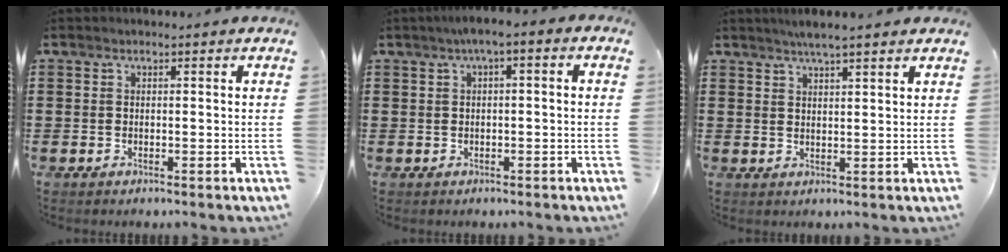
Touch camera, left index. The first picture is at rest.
{"total": 2.2, "force": [-0.8, 0.6, 2.0], "torque": [-0.035, 0.006, -0.017]}
{"total": 3.2, "force": [2.8, 0.1, 1.6], "torque": [-0.037, 0.000, 0.051]}